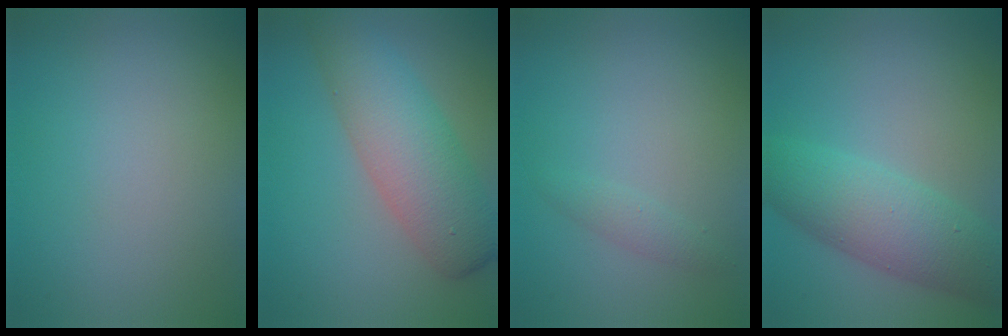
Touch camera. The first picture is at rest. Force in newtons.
{"total": 6.9, "press": 6.9, "slide": 0.3}
{"total": 1.1, "press": 1.1, "slide": 0.0}
{"total": 6.3, "press": 6.3, "slide": 0.2}